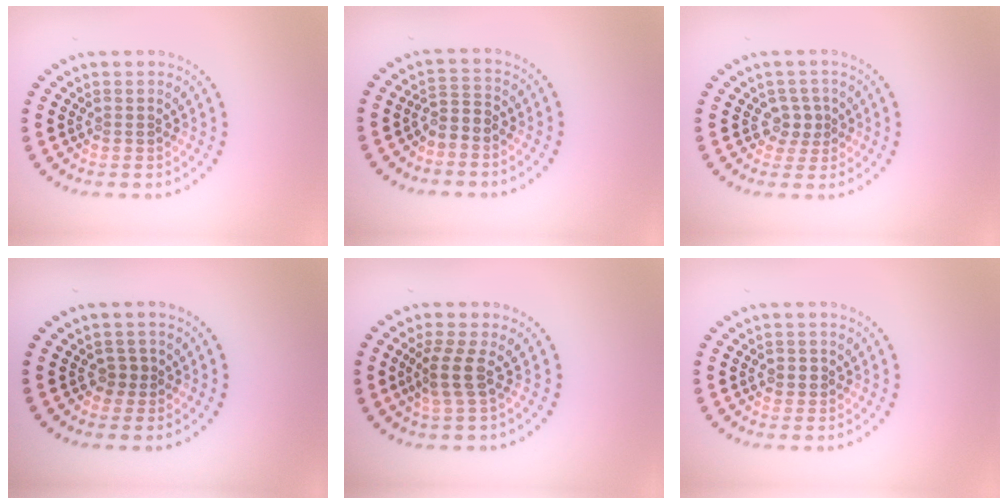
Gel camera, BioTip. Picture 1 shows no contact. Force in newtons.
{"total": 2.0, "press": 1.3, "slide": 1.5}
{"total": 2.0, "press": 1.5, "slide": 1.2}
{"total": 1.3, "press": 1.0, "slide": 0.8}
{"total": 2.5, "press": 2.0, "slide": 1.5}
{"total": 1.0, "press": 1.0, "slide": 0.4}